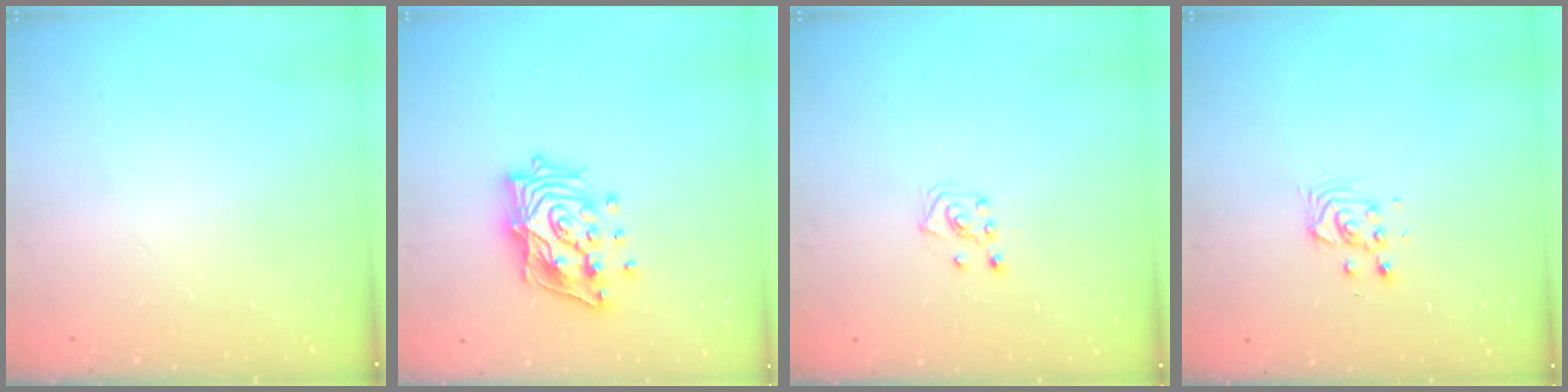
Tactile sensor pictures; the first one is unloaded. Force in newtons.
{"total": 16.3, "press": 16.1, "slide": 2.3}
{"total": 4.4, "press": 4.3, "slide": 0.6}
{"total": 3.4, "press": 3.4, "slide": 0.4}